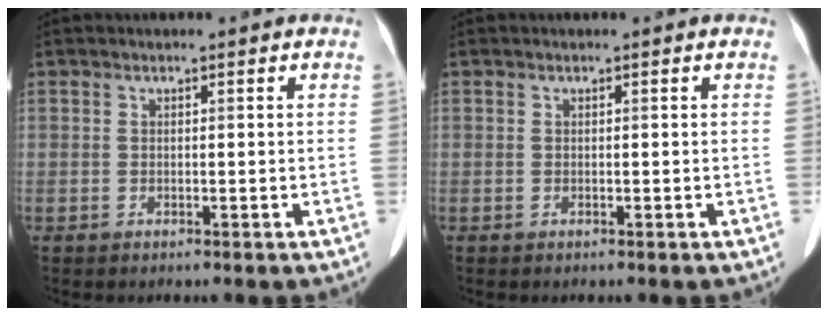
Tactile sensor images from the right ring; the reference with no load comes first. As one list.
[{"total": 0.0}]